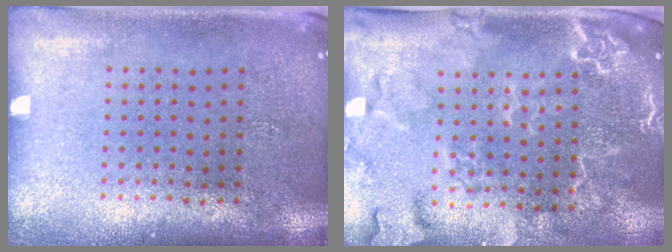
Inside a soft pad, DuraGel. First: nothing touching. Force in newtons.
{"total": 2.8, "press": 2.5, "slide": 1.3}